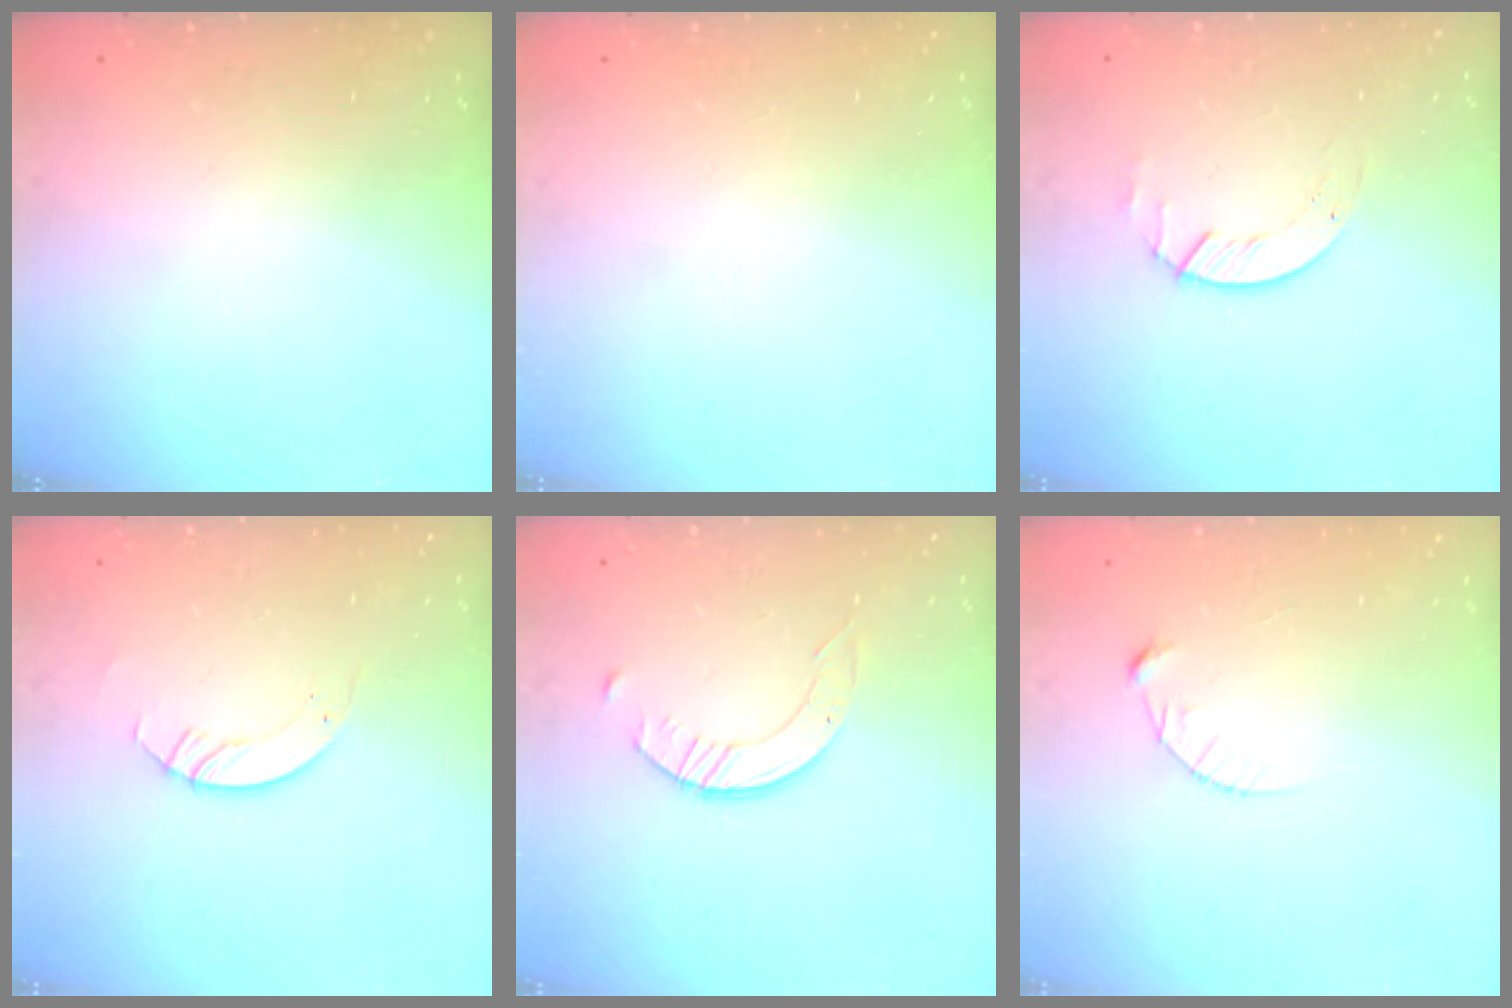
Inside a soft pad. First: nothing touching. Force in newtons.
{"total": 0.0}
{"total": 2.0, "press": 2.0, "slide": 0.2}
{"total": 3.5, "press": 3.5, "slide": 0.1}
{"total": 2.4, "press": 2.4, "slide": 0.3}
{"total": 3.7, "press": 3.7, "slide": 0.4}